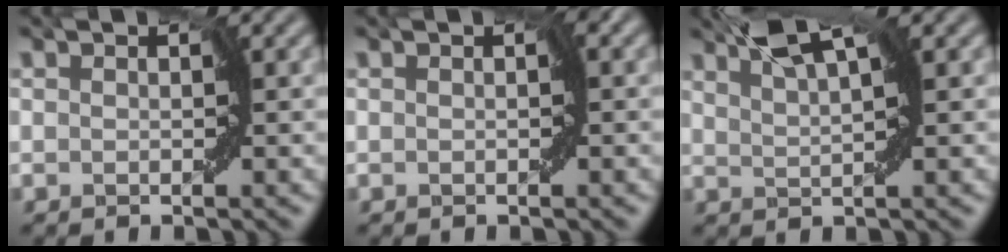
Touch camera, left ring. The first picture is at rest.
{"total": 1.2, "force": [0.0, 0.4, 1.1], "torque": [-0.021, 0.001, -0.004]}
{"total": 4.5, "force": [3.5, 0.3, 2.7], "torque": [-0.046, 0.016, 0.049]}